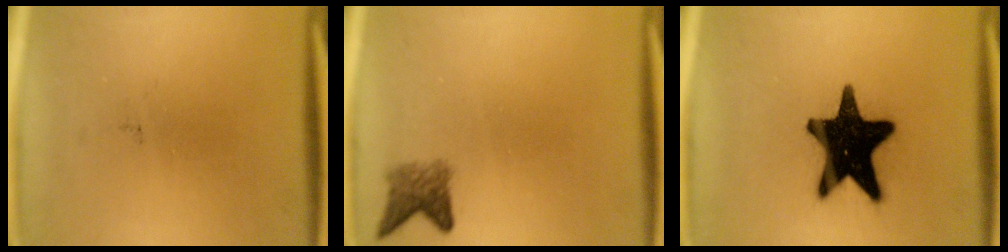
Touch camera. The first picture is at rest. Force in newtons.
{"total": 2.8}
{"total": 19.5}